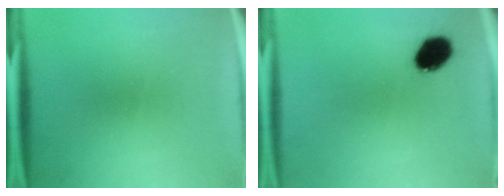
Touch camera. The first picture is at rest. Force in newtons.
{"total": 8.0}